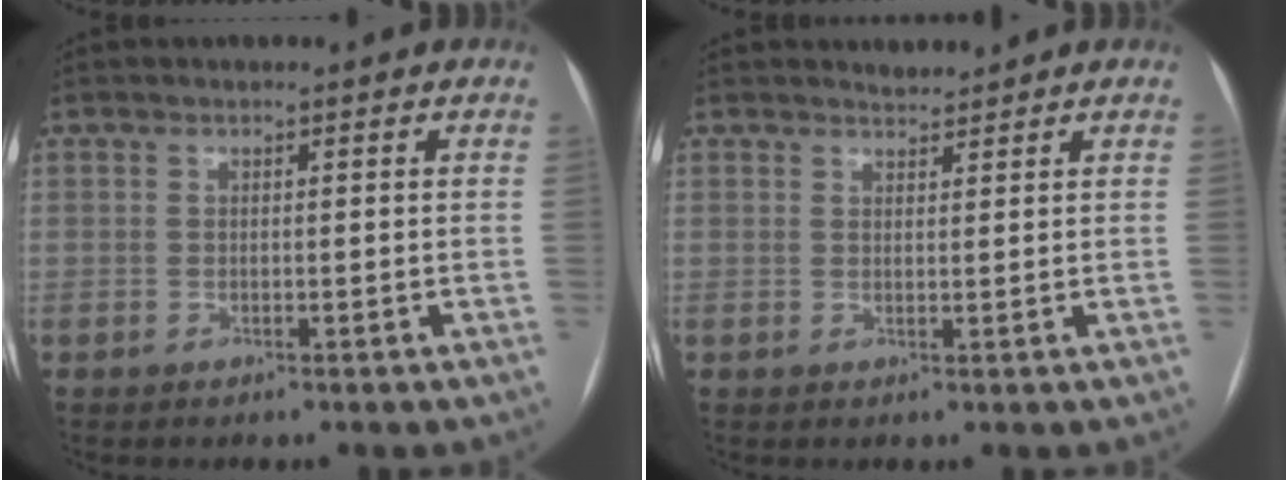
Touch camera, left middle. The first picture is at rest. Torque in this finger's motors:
{"motor_torque": [0.00, 0.03, -0.02, -0.01]}